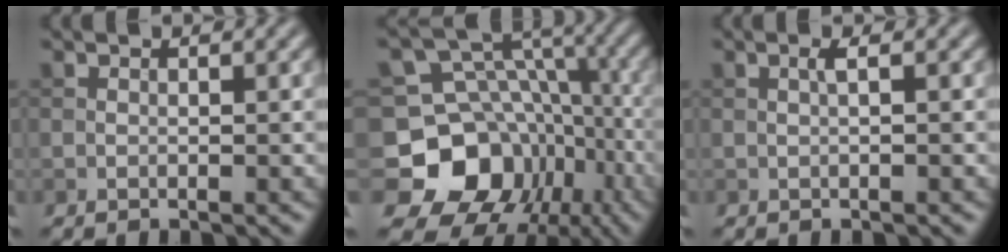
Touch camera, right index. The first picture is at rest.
{"total": 11.1, "force": [-3.8, 9.3, 4.7], "torque": [-0.092, -0.011, -0.069]}
{"total": 1.0, "force": [0.2, 0.1, 1.0], "torque": [-0.020, 0.005, 0.002]}